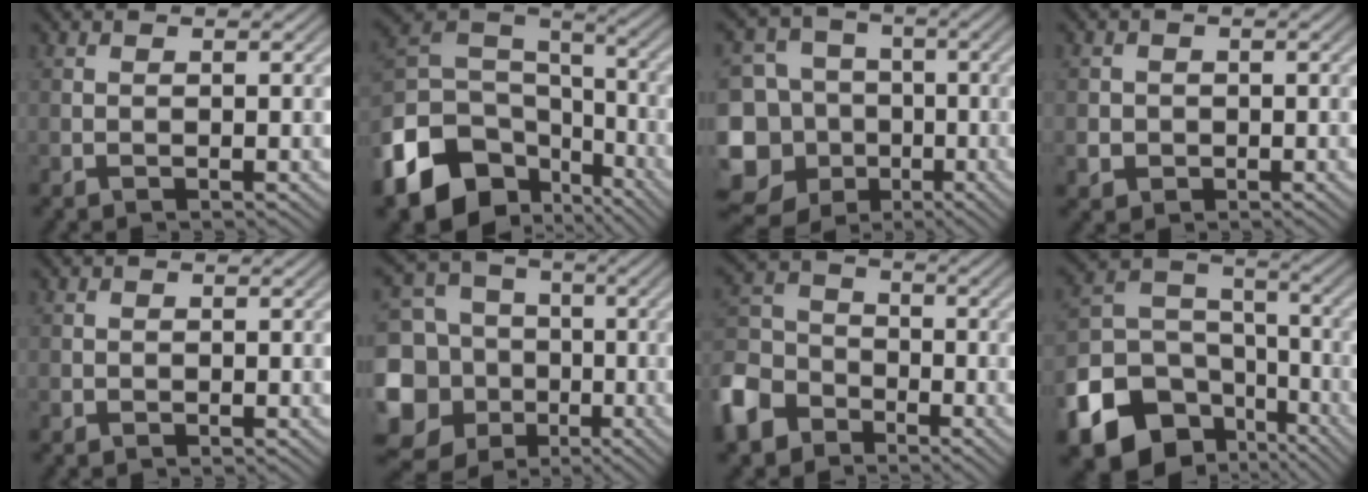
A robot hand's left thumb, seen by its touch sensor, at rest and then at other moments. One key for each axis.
{"total": 15.0, "fx": -7.4, "fy": 10.6, "fz": 7.6, "tx": -0.202, "ty": -0.035, "tz": -0.133}
{"total": 16.9, "fx": -6.3, "fy": 14.7, "fz": 5.5, "tx": -0.189, "ty": -0.018, "tz": -0.110}
{"total": 2.3, "fx": -0.4, "fy": 2.2, "fz": 0.4, "tx": -0.008, "ty": -0.005, "tz": -0.012}
{"total": 0.5, "fx": -0.2, "fy": 0.5, "fz": 0.0, "tx": 0.004, "ty": -0.004, "tz": -0.006}
{"total": 17.0, "fx": -4.2, "fy": 15.2, "fz": 6.2, "tx": -0.217, "ty": -0.017, "tz": -0.090}
{"total": 9.9, "fx": -5.9, "fy": 6.7, "fz": 4.3, "tx": -0.121, "ty": -0.011, "tz": -0.143}
{"total": 16.2, "fx": -8.3, "fy": 11.9, "fz": 7.1, "tx": -0.205, "ty": -0.048, "tz": -0.131}